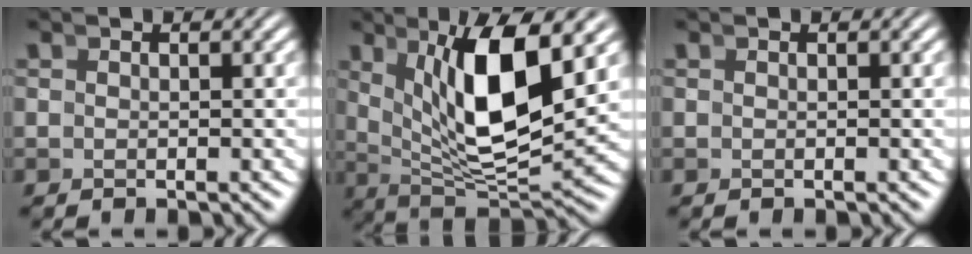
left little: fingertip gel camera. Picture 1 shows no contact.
{"total": 9.8, "force": [2.5, 3.6, 8.8], "torque": [-0.143, -0.005, 0.053]}
{"total": 0.0}